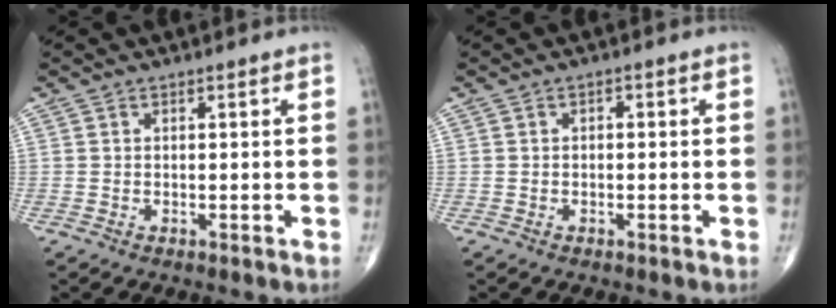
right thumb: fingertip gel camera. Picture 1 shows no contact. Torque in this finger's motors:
{"motor_torque": [-0.04, -0.18, 0.07, 0.17, -0.05]}